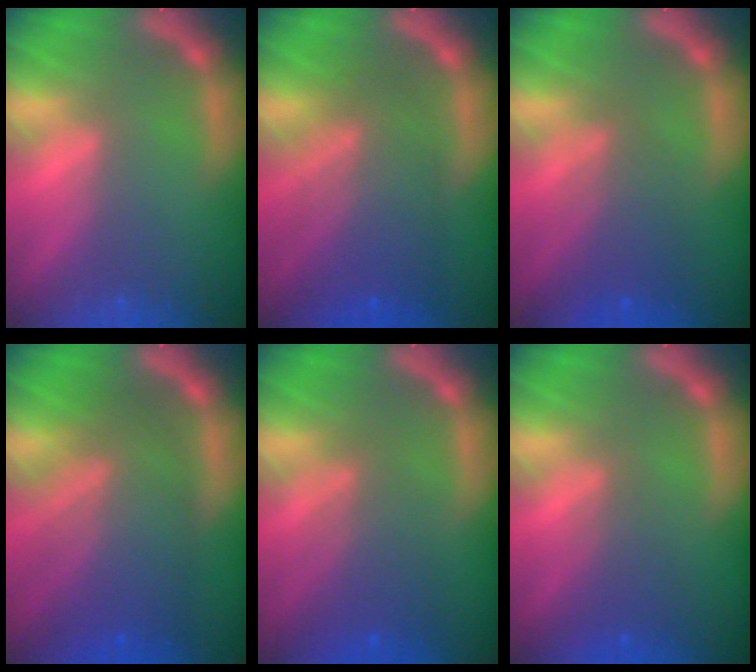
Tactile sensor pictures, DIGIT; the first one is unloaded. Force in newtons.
{"total": 7.5}
{"total": 4.1}
{"total": 9.0}
{"total": 4.6}
{"total": 2.5}